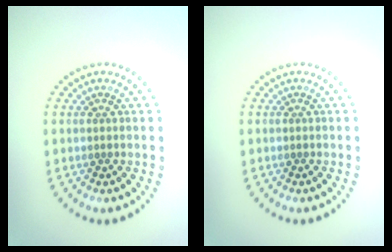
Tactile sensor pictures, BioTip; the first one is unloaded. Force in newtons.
{"total": 0.0}